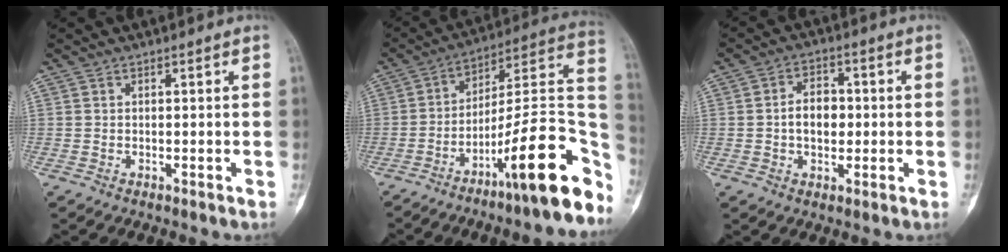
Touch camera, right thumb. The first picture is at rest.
{"total": 22.4, "force": [-10.3, 4.6, 19.3], "torque": [-0.229, 0.070, -0.155]}
{"total": 6.9, "force": [-0.3, 4.7, 5.0], "torque": [-0.065, 0.015, -0.010]}